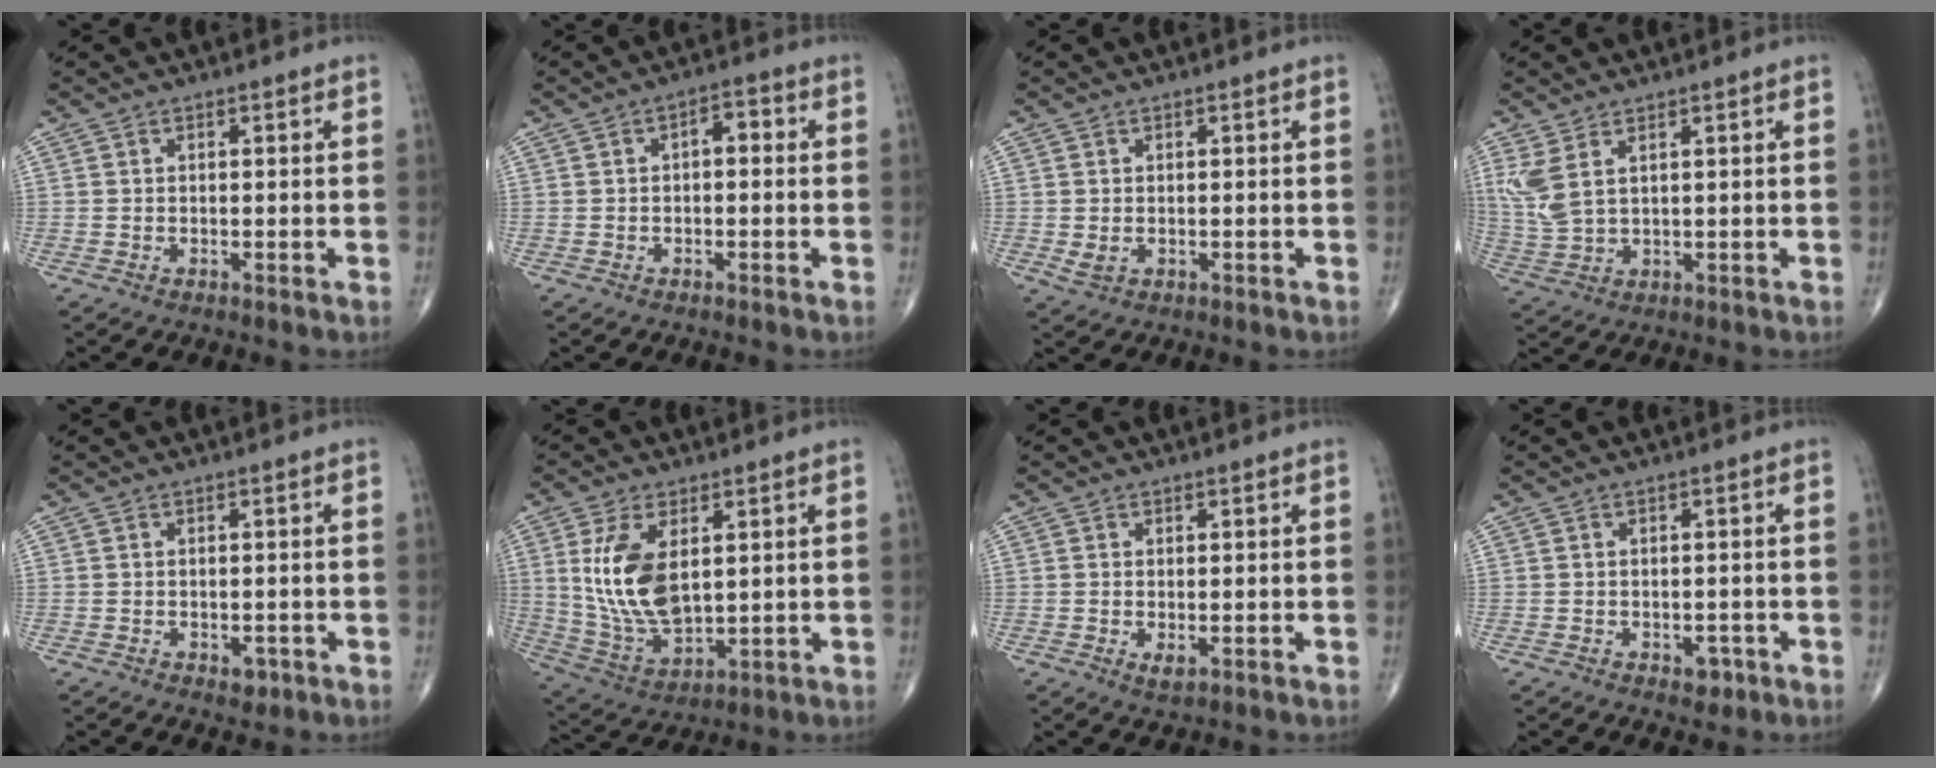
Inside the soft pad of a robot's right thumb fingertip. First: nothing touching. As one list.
[{"total": 3.0, "force": [0.1, 1.6, 2.5], "torque": [-0.025, 0.013, -0.007]}, {"total": 1.7, "force": [0.0, 1.2, 1.2], "torque": [-0.022, -0.004, 0.005]}, {"total": 5.9, "force": [2.7, 2.6, 4.6], "torque": [-0.117, -0.008, 0.068]}, {"total": 1.7, "force": [-0.8, 1.1, 1.1], "torque": [-0.009, 0.000, -0.007]}, {"total": 13.7, "force": [3.0, 7.2, 11.2], "torque": [-0.216, -0.019, 0.074]}, {"total": 1.8, "force": [-0.4, 0.8, 1.5], "torque": [-0.027, -0.005, -0.003]}, {"total": 2.2, "force": [-1.0, 1.4, 1.3], "torque": [-0.006, 0.002, -0.010]}]